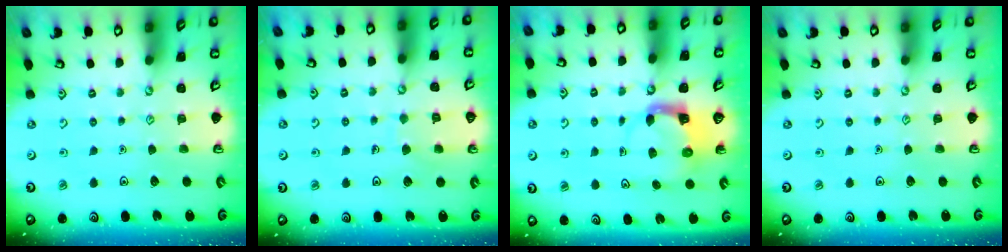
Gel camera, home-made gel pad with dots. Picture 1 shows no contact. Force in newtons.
{"total": 5.1, "press": 5.1, "slide": 0.5}
{"total": 3.9, "press": 3.9, "slide": 0.6}
{"total": 0.0}